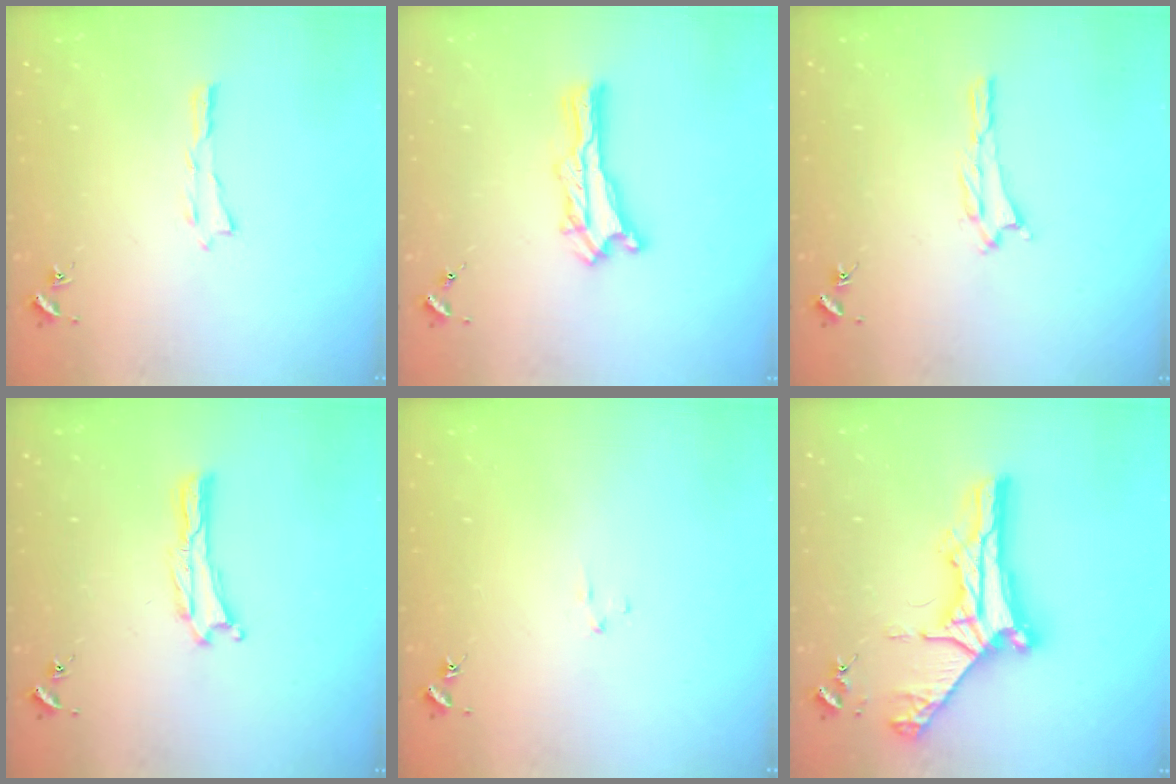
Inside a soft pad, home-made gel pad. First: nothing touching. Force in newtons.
{"total": 1.4, "press": 1.4, "slide": 0.2}
{"total": 1.4, "press": 1.4, "slide": 0.3}
{"total": 0.0}
{"total": 1.8, "press": 1.8, "slide": 0.1}
{"total": 10.1, "press": 10.1, "slide": 1.0}